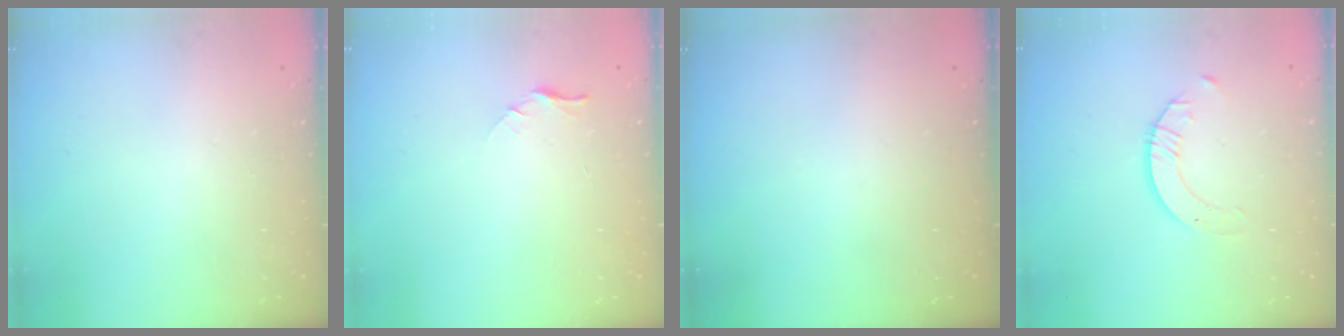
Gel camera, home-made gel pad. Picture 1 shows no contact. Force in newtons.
{"total": 4.5, "press": 4.4, "slide": 0.4}
{"total": 0.0}
{"total": 2.0, "press": 2.0, "slide": 0.2}